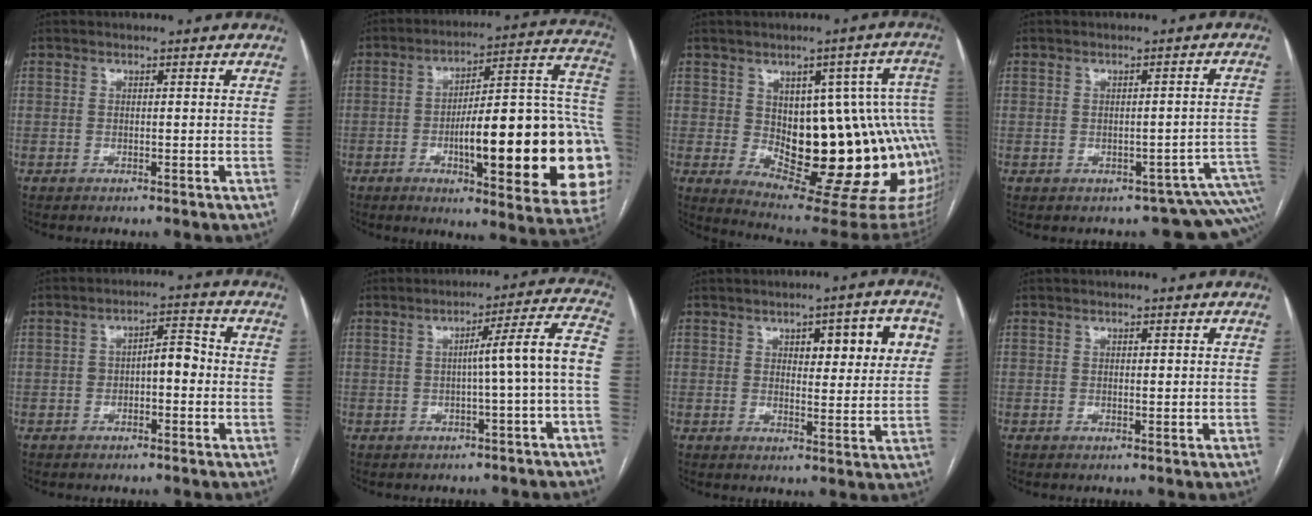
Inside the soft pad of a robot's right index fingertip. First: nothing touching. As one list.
[{"total": 29.1, "force": [-5.5, 5.3, 28.1], "torque": [-0.296, 0.013, -0.073]}, {"total": 23.3, "force": [-1.8, 7.9, 21.9], "torque": [-0.198, 0.019, 0.001]}, {"total": 7.9, "force": [-3.6, 5.2, 4.8], "torque": [-0.027, 0.035, -0.031]}, {"total": 4.4, "force": [-0.8, 1.8, 3.9], "torque": [-0.060, 0.025, -0.012]}, {"total": 8.2, "force": [-1.5, -1.3, 8.0], "torque": [-0.104, 0.021, -0.021]}, {"total": 8.5, "force": [3.2, 2.8, 7.4], "torque": [-0.088, 0.013, 0.042]}, {"total": 0.6, "force": [0.3, 0.3, 0.5], "torque": [-0.009, 0.000, 0.004]}]